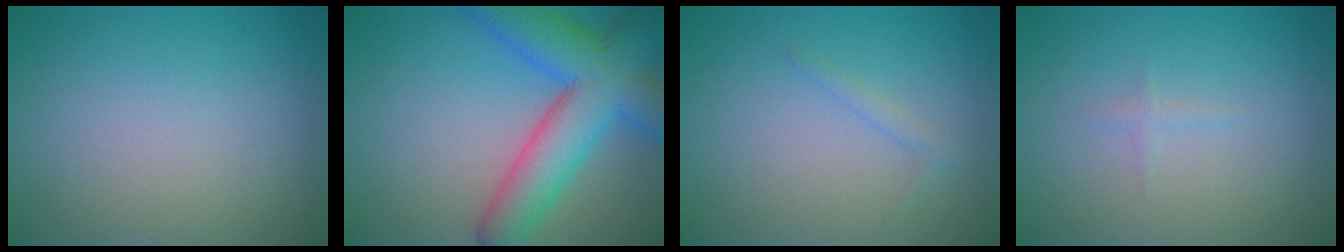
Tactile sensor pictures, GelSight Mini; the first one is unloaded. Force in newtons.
{"total": 8.0, "press": 8.0, "slide": 0.4}
{"total": 0.8, "press": 0.8, "slide": 0.1}
{"total": 0.6, "press": 0.6, "slide": 0.1}